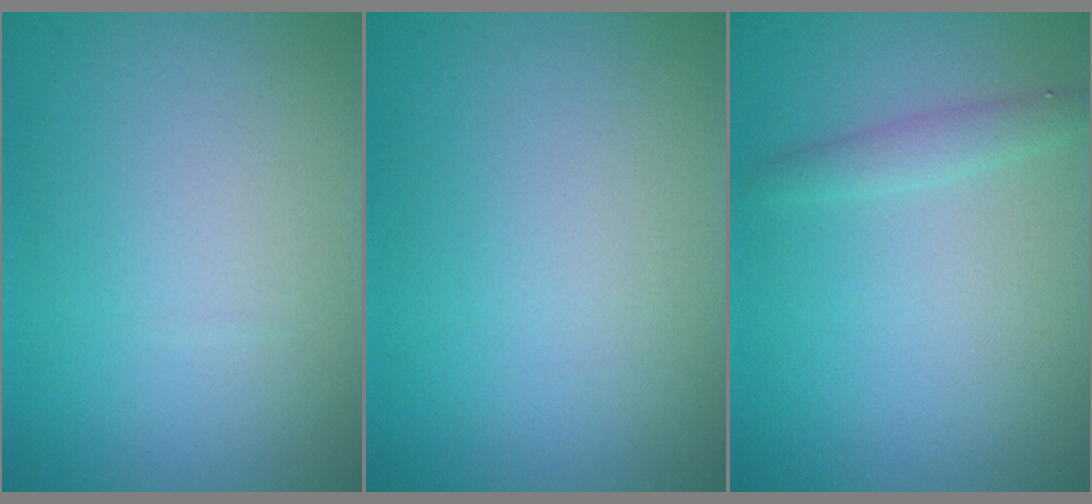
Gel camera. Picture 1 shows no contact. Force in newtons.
{"total": 0.0}
{"total": 1.4, "press": 1.4, "slide": 0.1}